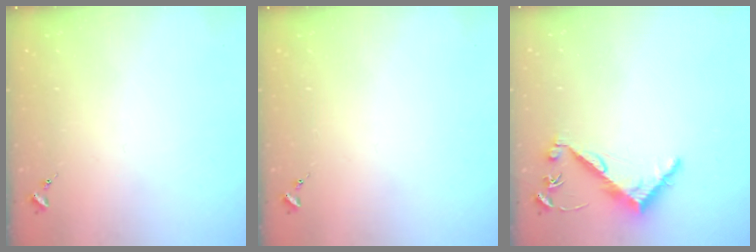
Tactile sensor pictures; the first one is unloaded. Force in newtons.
{"total": 0.0}
{"total": 6.7, "press": 6.6, "slide": 0.7}